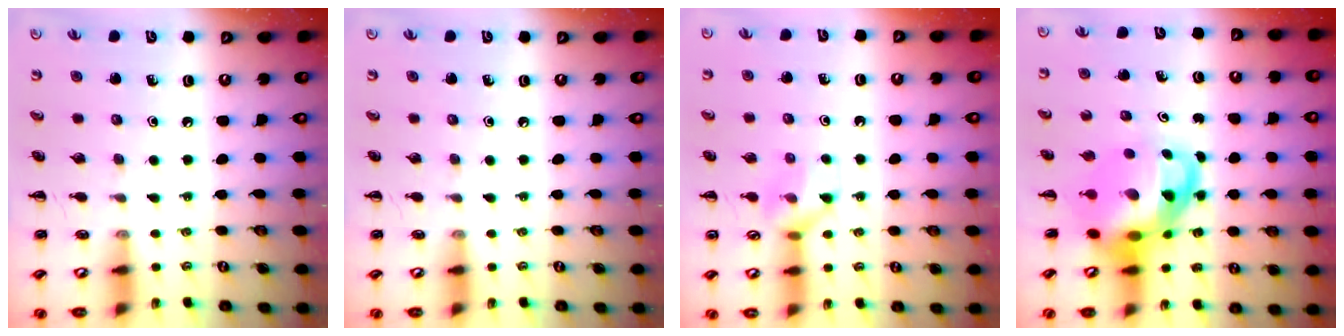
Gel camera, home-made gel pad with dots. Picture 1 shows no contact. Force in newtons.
{"total": 0.0}
{"total": 8.3, "press": 8.3, "slide": 0.4}
{"total": 9.2, "press": 8.9, "slide": 2.3}